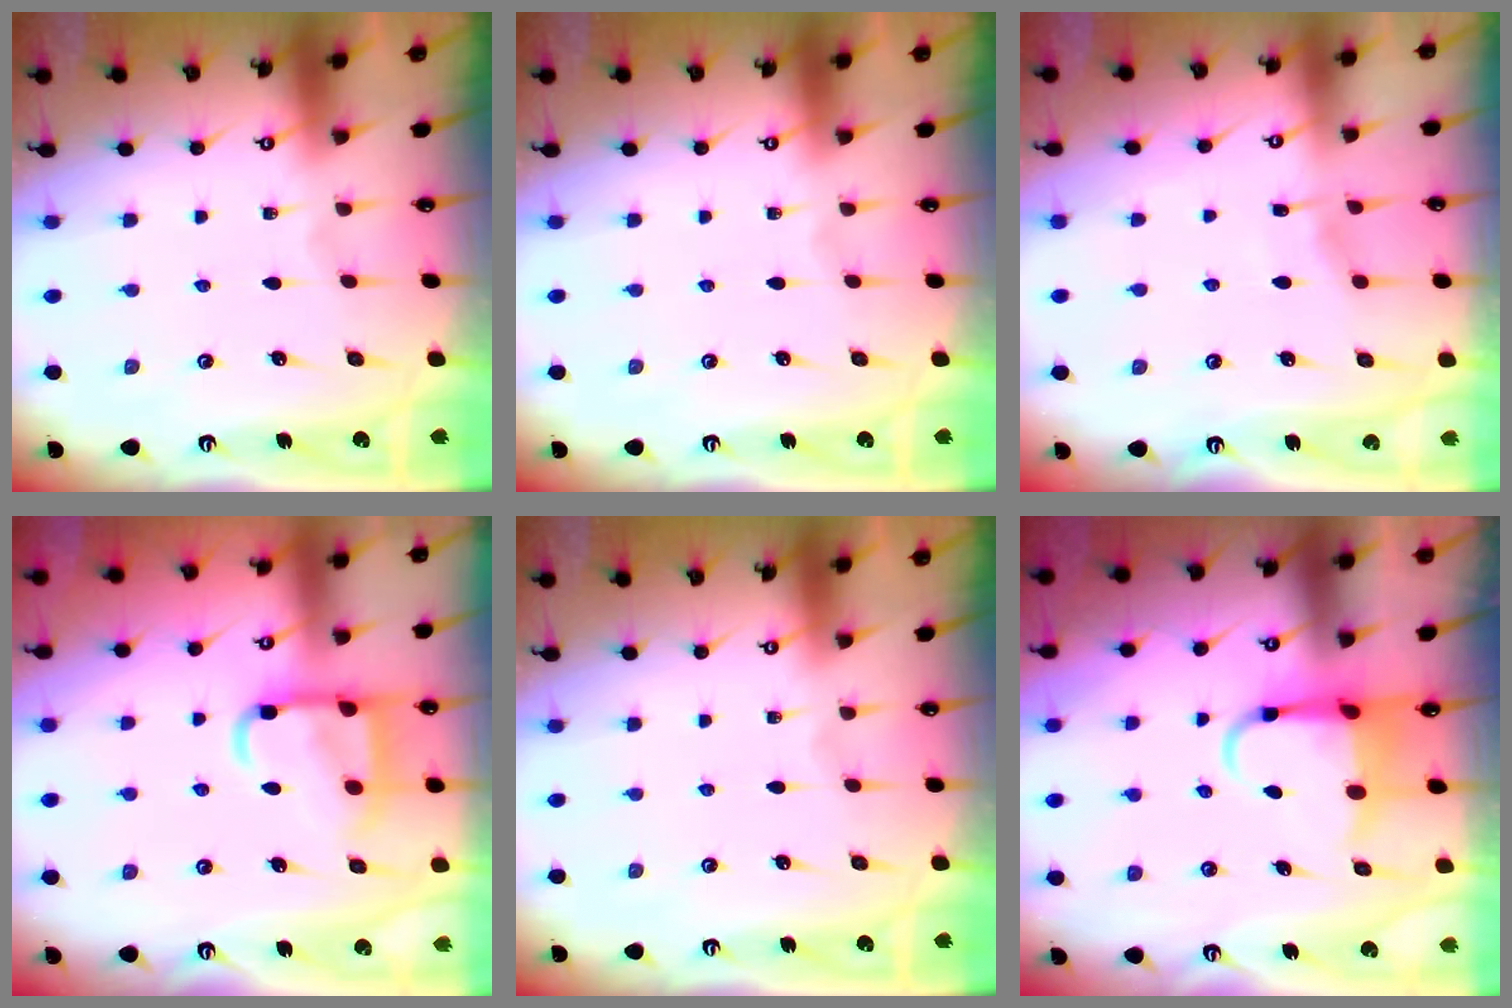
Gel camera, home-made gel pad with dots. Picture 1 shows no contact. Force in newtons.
{"total": 0.0}
{"total": 3.7, "press": 3.7, "slide": 0.3}
{"total": 13.1, "press": 13.0, "slide": 1.6}
{"total": 0.0}
{"total": 5.9, "press": 5.8, "slide": 1.0}